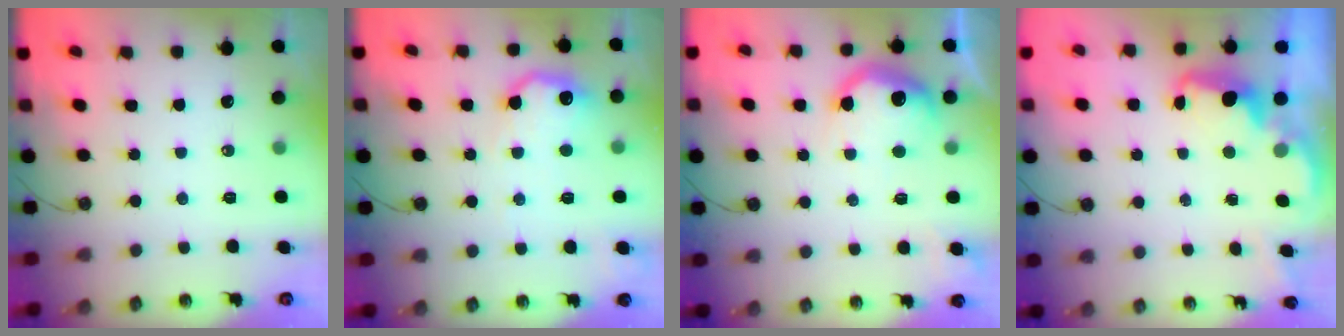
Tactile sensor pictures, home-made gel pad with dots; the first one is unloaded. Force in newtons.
{"total": 12.3, "press": 12.2, "slide": 0.6}
{"total": 14.8, "press": 14.8, "slide": 1.1}
{"total": 2.5, "press": 2.5, "slide": 0.5}